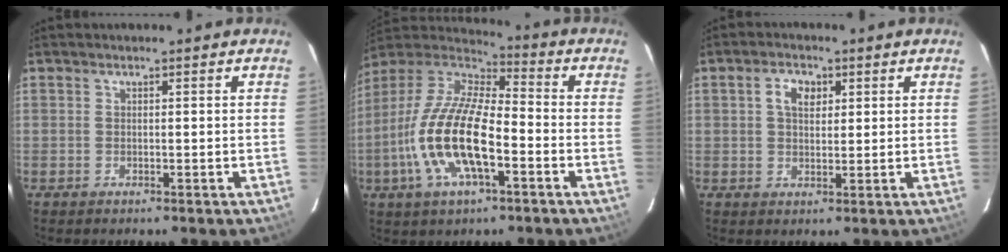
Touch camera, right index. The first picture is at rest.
{"total": 18.4, "force": [-5.6, 6.8, 16.2], "torque": [-0.333, -0.009, -0.112]}
{"total": 4.1, "force": [1.4, 2.7, 2.8], "torque": [-0.047, 0.011, 0.026]}